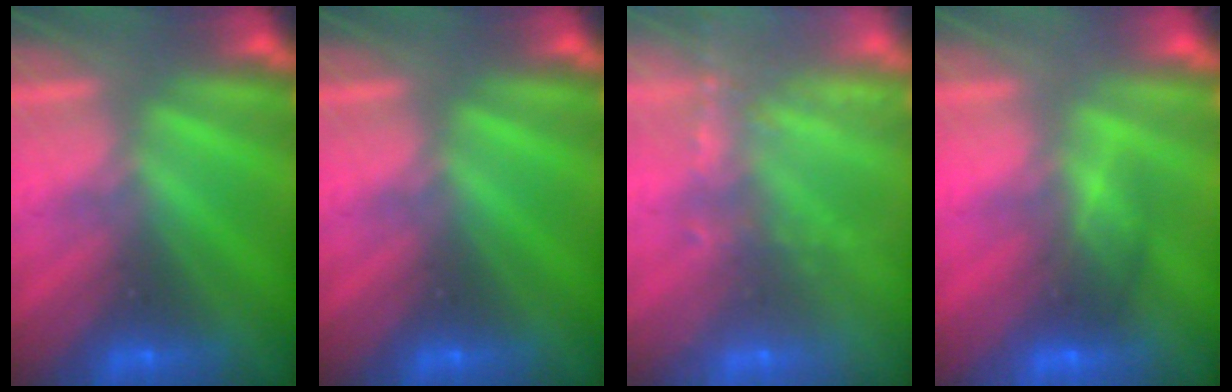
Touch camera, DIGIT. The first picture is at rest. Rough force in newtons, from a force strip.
{"total": 0.0}
{"total": 13.7}
{"total": 2.8}